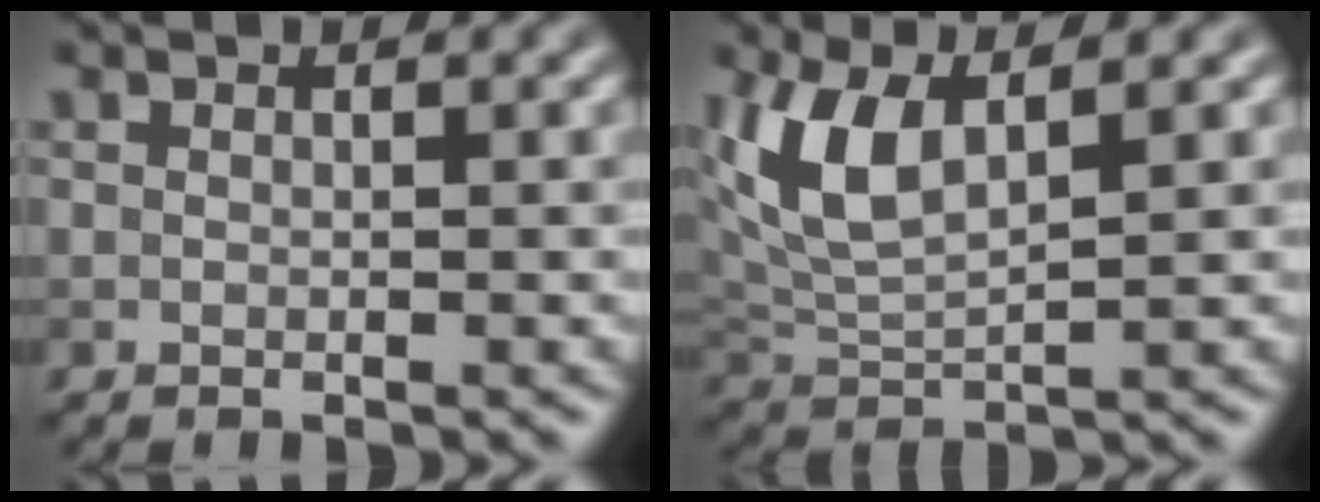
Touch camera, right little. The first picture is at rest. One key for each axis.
{"total": 5.6, "fx": 2.5, "fy": 2.2, "fz": 4.5, "tx": -0.109, "ty": 0.002, "tz": 0.053}